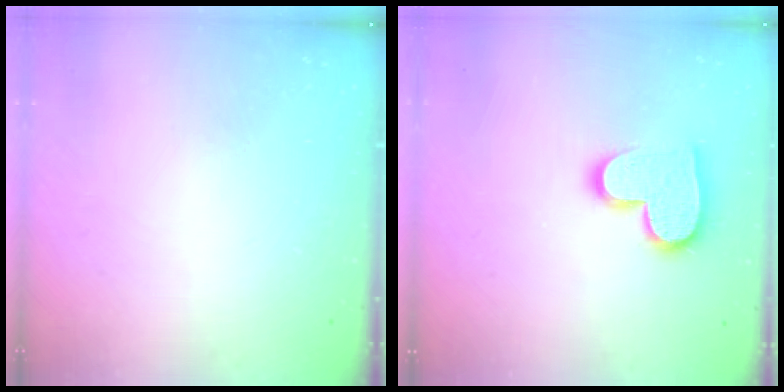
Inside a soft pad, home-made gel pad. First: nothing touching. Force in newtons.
{"total": 13.0, "press": 13.0, "slide": 1.1}